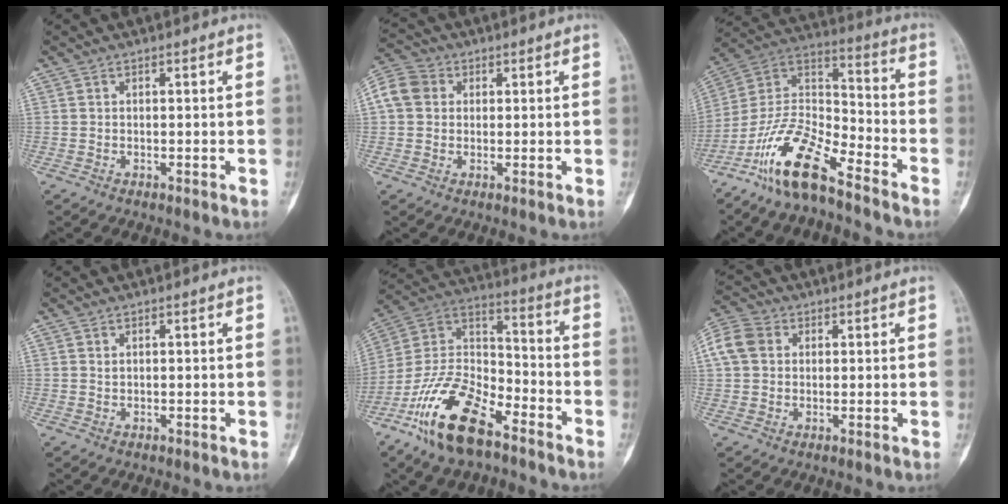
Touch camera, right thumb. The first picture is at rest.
{"total": 7.5, "force": [1.5, 6.3, 3.7], "torque": [-0.064, 0.017, 0.020]}
{"total": 15.6, "force": [-11.2, 4.5, 9.9], "torque": [-0.182, 0.079, -0.216]}
{"total": 0.7, "force": [0.2, 0.5, -0.4], "torque": [0.010, 0.000, 0.004]}
{"total": 19.1, "force": [-11.8, 8.4, 12.4], "torque": [-0.226, 0.071, -0.223]}
{"total": 8.2, "force": [1.9, 6.6, 4.5], "torque": [-0.093, 0.019, 0.033]}